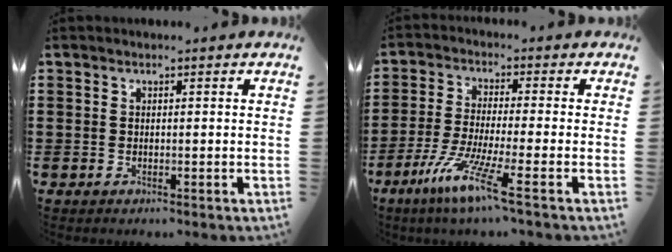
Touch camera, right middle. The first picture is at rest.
{"total": 7.9, "force": [-5.0, -0.1, 6.2], "torque": [-0.132, -0.015, -0.098]}